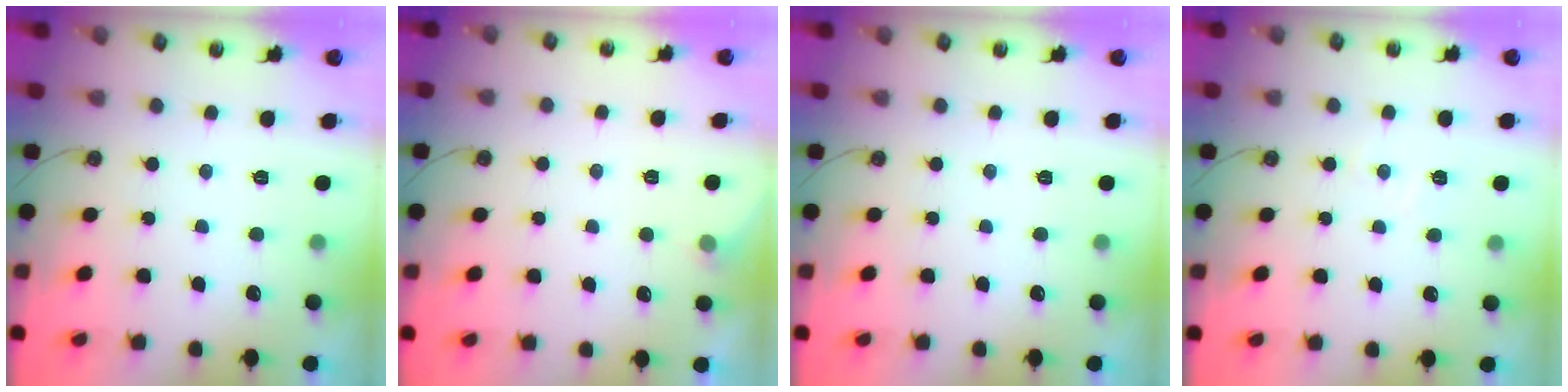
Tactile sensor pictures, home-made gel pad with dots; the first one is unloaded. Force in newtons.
{"total": 2.6, "press": 2.5, "slide": 0.5}
{"total": 0.0}
{"total": 5.5, "press": 5.4, "slide": 0.8}